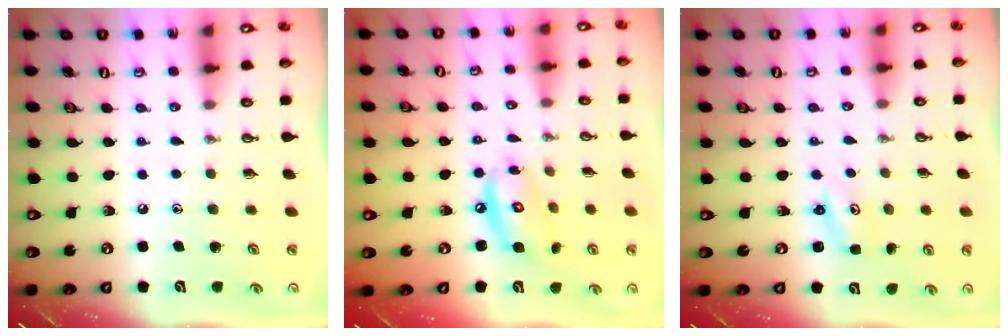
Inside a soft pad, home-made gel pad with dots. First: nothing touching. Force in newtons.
{"total": 9.9, "press": 9.8, "slide": 0.8}
{"total": 1.7, "press": 1.7, "slide": 0.3}